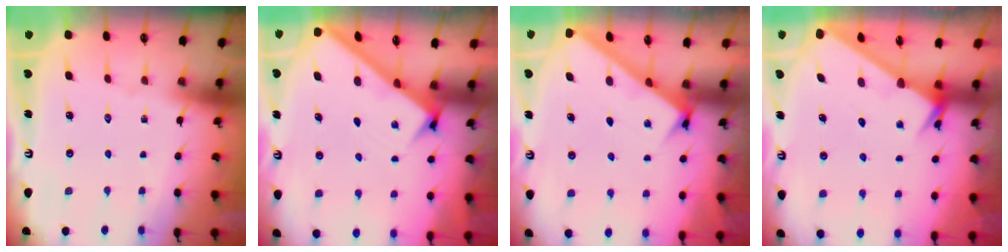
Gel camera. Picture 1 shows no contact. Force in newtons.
{"total": 2.8, "press": 2.8, "slide": 0.3}
{"total": 3.0, "press": 3.0, "slide": 0.2}
{"total": 2.5, "press": 2.5, "slide": 0.1}